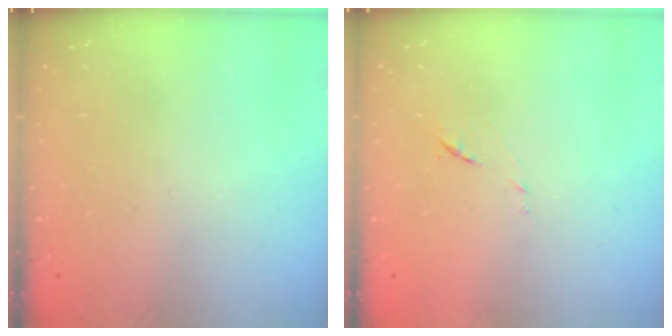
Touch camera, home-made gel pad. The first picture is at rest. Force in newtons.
{"total": 7.8, "press": 7.7, "slide": 0.6}